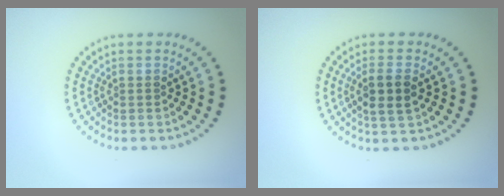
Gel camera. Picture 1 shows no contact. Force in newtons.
{"total": 2.7, "press": 2.5, "slide": 1.0}